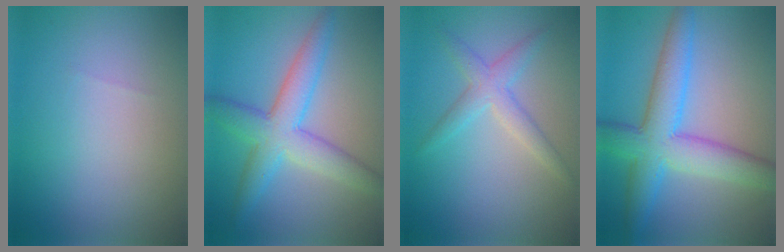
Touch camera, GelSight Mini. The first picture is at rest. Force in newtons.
{"total": 5.9, "press": 5.9, "slide": 0.2}
{"total": 2.6, "press": 2.6, "slide": 0.1}
{"total": 7.7, "press": 7.7, "slide": 0.2}